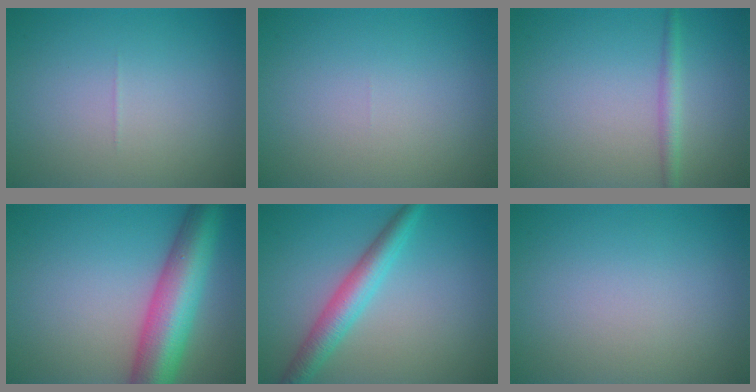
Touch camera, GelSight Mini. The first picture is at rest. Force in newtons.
{"total": 0.0}
{"total": 1.7, "press": 1.7, "slide": 0.1}
{"total": 9.4, "press": 9.4, "slide": 0.3}
{"total": 4.0, "press": 4.0, "slide": 0.0}
{"total": 0.0}